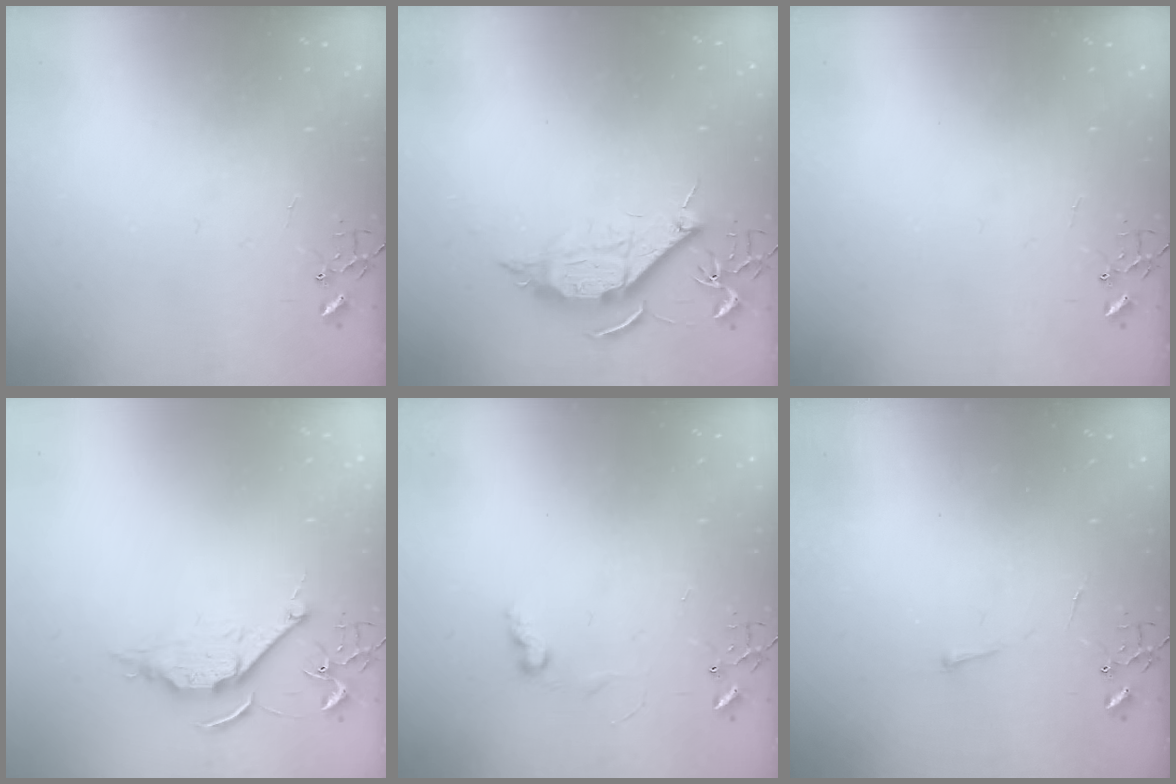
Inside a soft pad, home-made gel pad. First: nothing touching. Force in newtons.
{"total": 10.5, "press": 10.5, "slide": 0.4}
{"total": 0.0}
{"total": 8.4, "press": 8.4, "slide": 0.6}
{"total": 6.4, "press": 6.4, "slide": 0.8}
{"total": 2.9, "press": 2.9, "slide": 0.4}